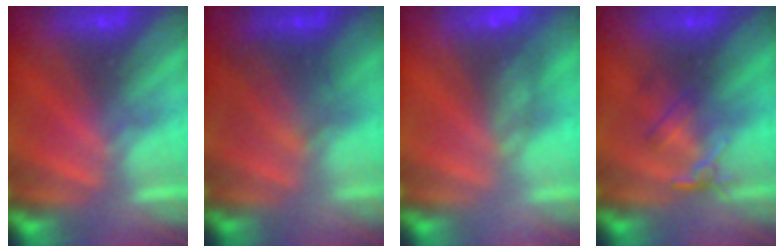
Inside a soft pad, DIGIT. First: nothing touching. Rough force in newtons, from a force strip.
{"total": 2.0}
{"total": 6.5}
{"total": 2.4}